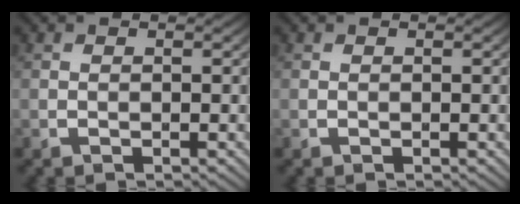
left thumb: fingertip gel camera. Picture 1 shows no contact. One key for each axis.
{"total": 0.0}